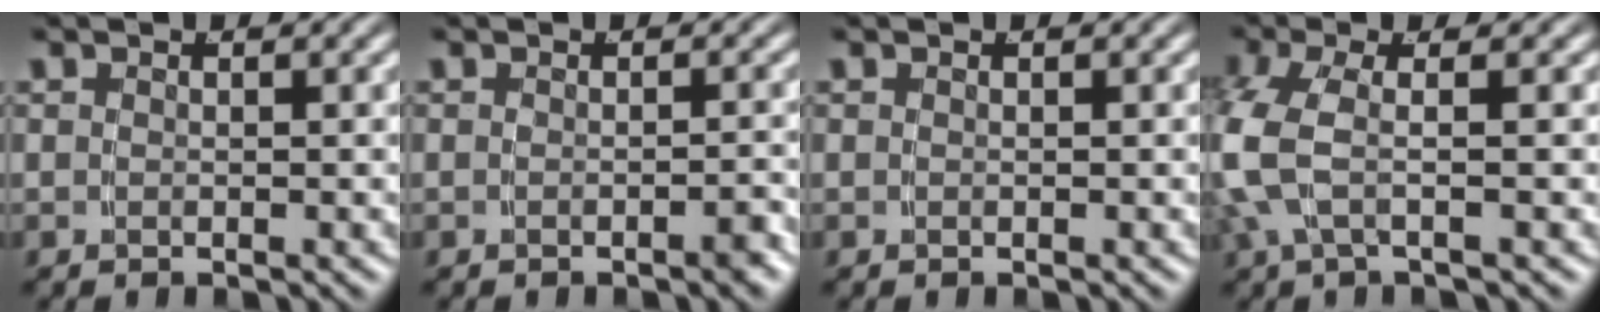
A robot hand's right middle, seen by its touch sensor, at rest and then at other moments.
{"total": 1.0, "force": [-0.9, -0.1, 0.5], "torque": [-0.005, 0.007, -0.020]}
{"total": 0.0}
{"total": 4.5, "force": [-0.1, 2.3, 3.8], "torque": [-0.104, -0.008, 0.002]}